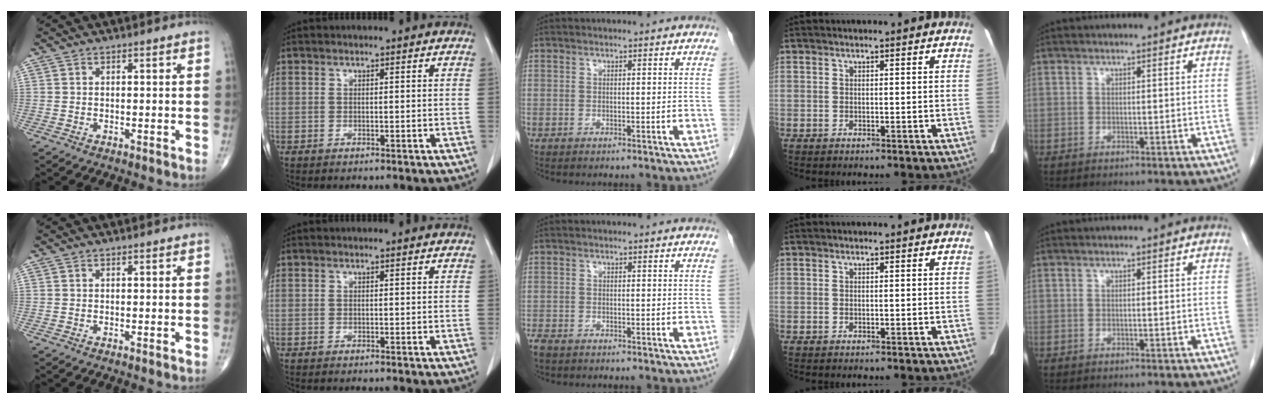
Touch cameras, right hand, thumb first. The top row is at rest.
{"middle": {"total": 2.2, "force": [-1.7, 1.0, 0.9], "torque": [-0.022, -0.004, -0.025]}}